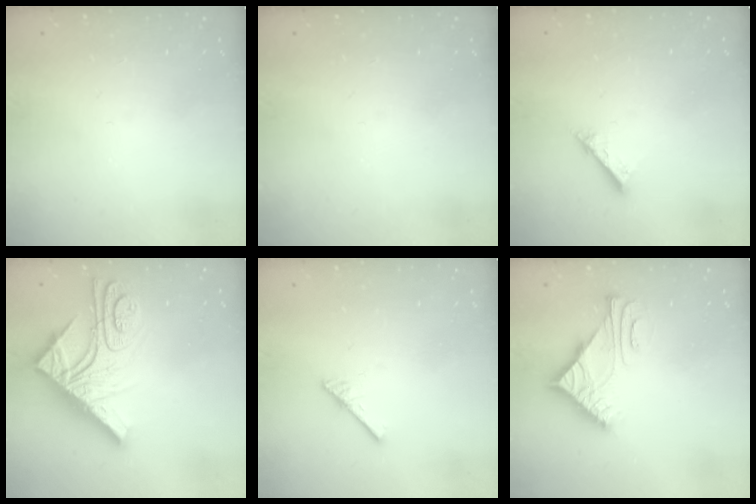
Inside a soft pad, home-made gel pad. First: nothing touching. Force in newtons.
{"total": 0.0}
{"total": 2.6, "press": 2.6, "slide": 0.2}
{"total": 21.2, "press": 21.1, "slide": 1.8}
{"total": 4.2, "press": 4.2, "slide": 0.4}
{"total": 8.0, "press": 7.9, "slide": 0.8}